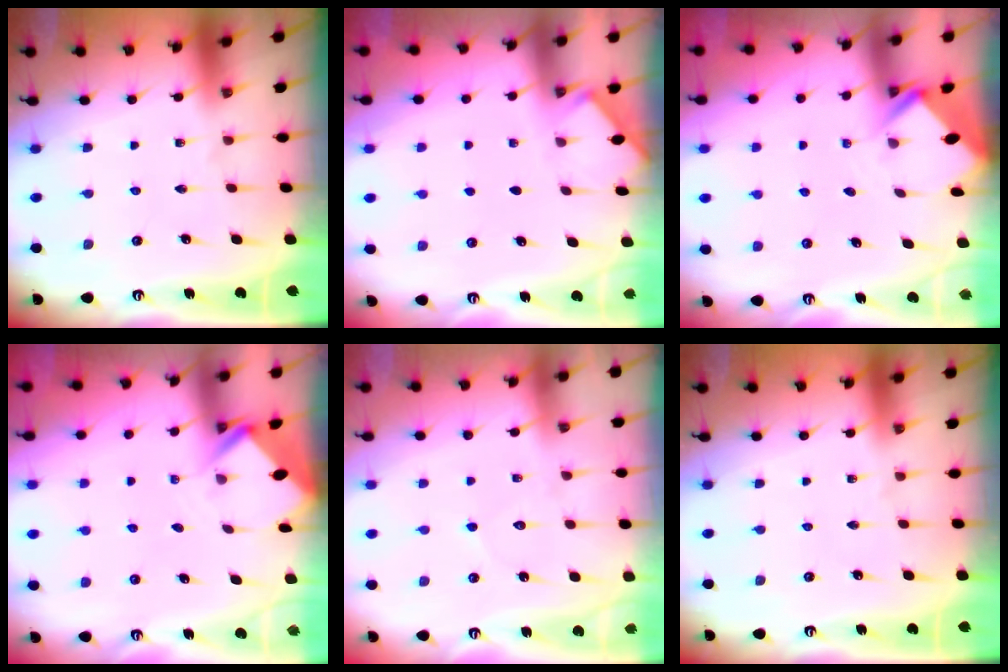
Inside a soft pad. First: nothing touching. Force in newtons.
{"total": 2.0, "press": 2.0, "slide": 0.3}
{"total": 2.6, "press": 2.6, "slide": 0.2}
{"total": 2.8, "press": 2.8, "slide": 0.2}
{"total": 4.8, "press": 4.8, "slide": 0.5}
{"total": 0.0}